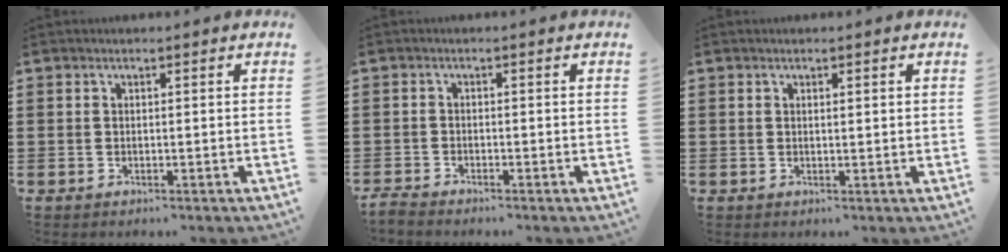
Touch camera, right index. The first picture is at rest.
{"total": 2.0, "force": [-2.0, 0.0, 0.2], "torque": [-0.007, 0.002, -0.041]}
{"total": 0.6, "force": [0.3, 0.1, 0.6], "torque": [-0.012, 0.001, 0.005]}